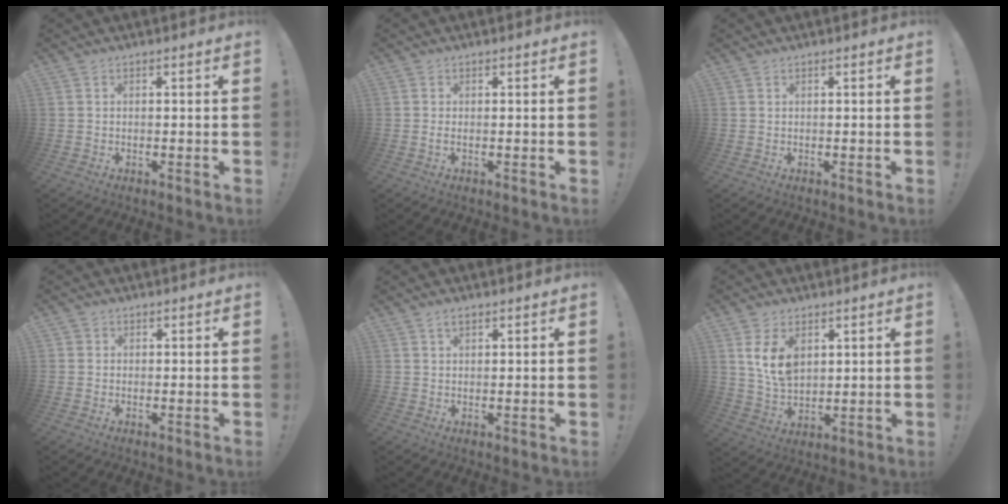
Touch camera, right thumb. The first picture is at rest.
{"total": 1.1, "force": [-0.3, 0.3, 1.0], "torque": [-0.018, 0.000, -0.005]}
{"total": 0.0}
{"total": 0.9, "force": [0.0, 0.9, 0.1], "torque": [-0.005, 0.003, 0.001]}
{"total": 1.8, "force": [1.0, 0.8, 1.2], "torque": [-0.025, 0.002, 0.018]}
{"total": 9.3, "force": [3.8, 6.0, 6.0], "torque": [-0.106, -0.008, 0.073]}